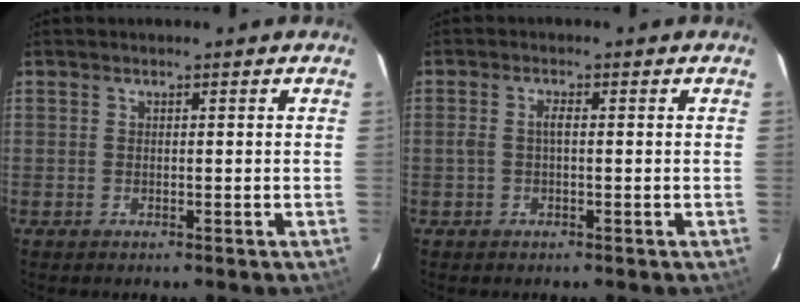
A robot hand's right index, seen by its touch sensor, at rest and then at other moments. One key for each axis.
{"total": 1.8, "fx": -0.2, "fy": 0.6, "fz": 1.7, "tx": -0.036, "ty": 0.005, "tz": -0.004}